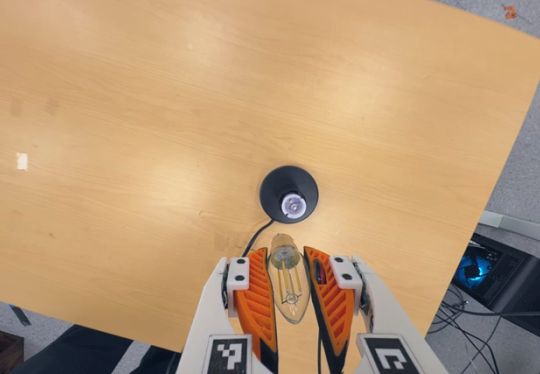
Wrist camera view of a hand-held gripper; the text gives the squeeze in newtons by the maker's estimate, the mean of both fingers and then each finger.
{"total": 20.1, "left": 21.7, "right": 18.5}